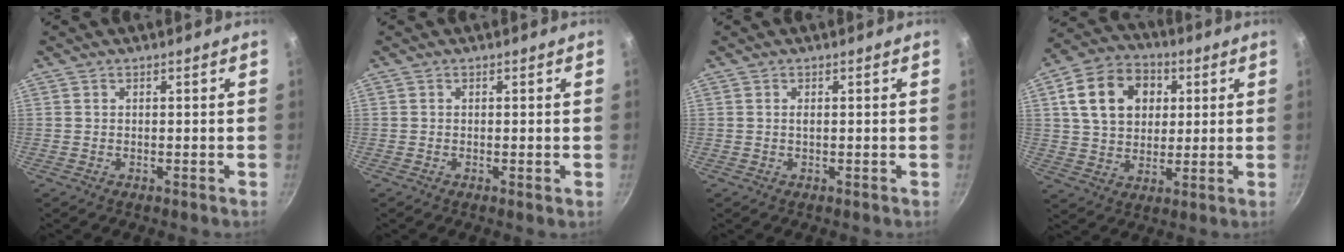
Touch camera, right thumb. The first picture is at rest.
{"total": 0.6, "force": [-0.2, 0.0, 0.6], "torque": [-0.010, -0.002, -0.005]}
{"total": 0.5, "force": [0.1, 0.2, 0.5], "torque": [-0.009, 0.000, 0.001]}
{"total": 15.0, "force": [4.2, 11.4, 8.8], "torque": [-0.129, 0.010, 0.062]}